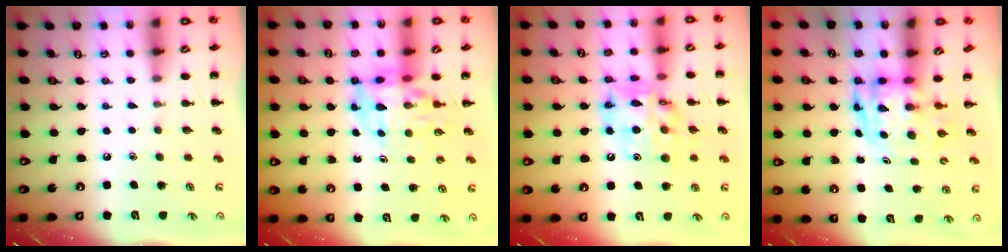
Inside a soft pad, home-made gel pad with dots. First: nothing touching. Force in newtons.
{"total": 10.0, "press": 9.5, "slide": 3.2}
{"total": 15.5, "press": 15.0, "slide": 4.0}
{"total": 3.3, "press": 3.3, "slide": 0.7}